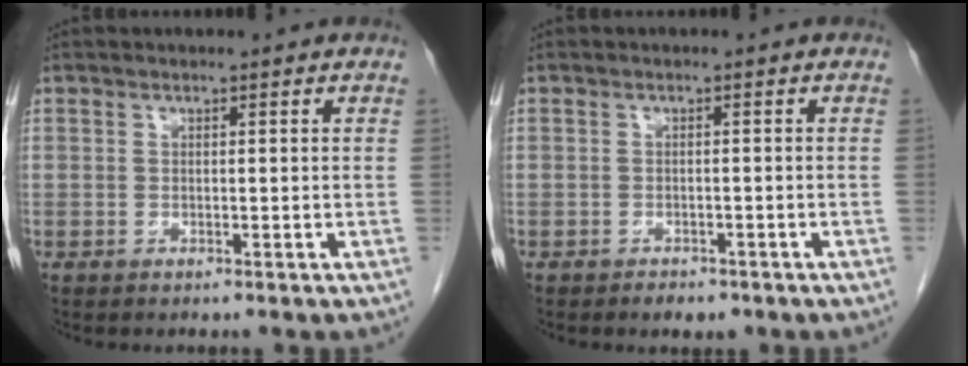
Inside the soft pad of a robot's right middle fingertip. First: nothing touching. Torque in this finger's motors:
{"motor_torque": [0.38, -0.14, -0.01, 0.02]}